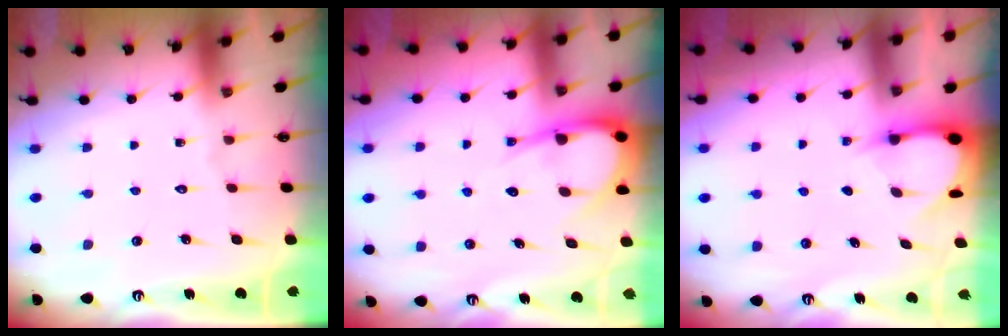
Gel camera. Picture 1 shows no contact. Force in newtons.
{"total": 8.2, "press": 8.2, "slide": 0.8}
{"total": 3.5, "press": 3.5, "slide": 0.3}